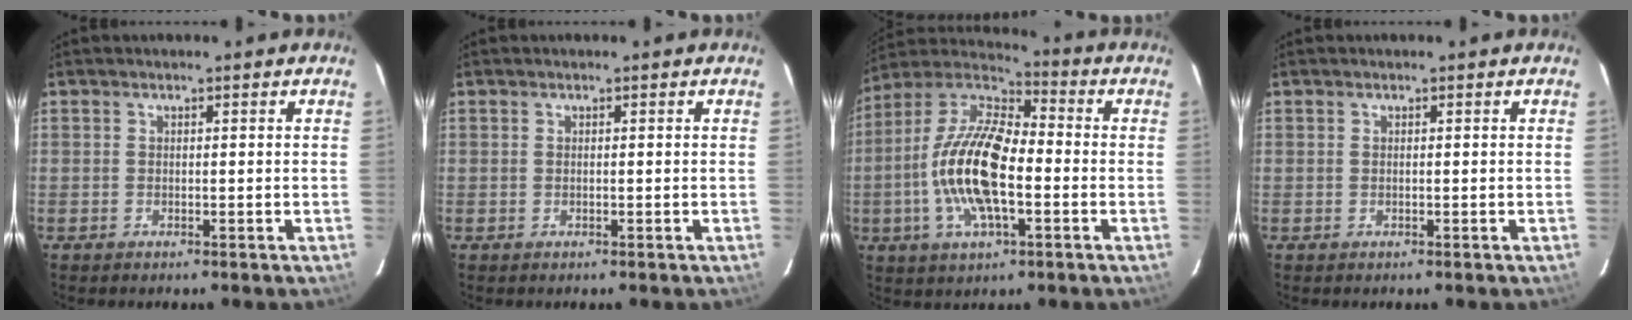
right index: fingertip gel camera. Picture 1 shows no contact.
{"total": 0.0}
{"total": 17.5, "force": [-3.3, 7.1, 15.7], "torque": [-0.316, 0.003, -0.073]}
{"total": 0.0}